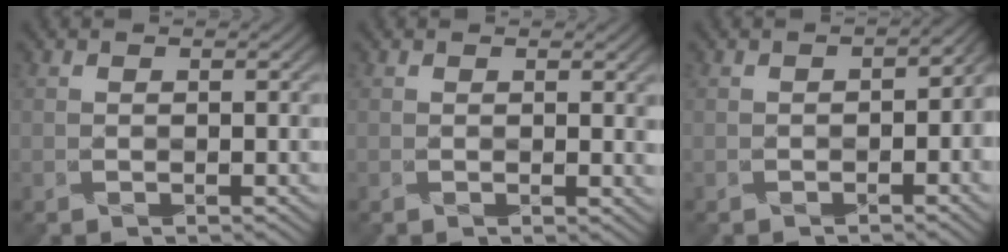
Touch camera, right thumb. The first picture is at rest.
{"total": 1.2, "force": [0.6, 0.1, 1.0], "torque": [-0.009, 0.000, 0.010]}
{"total": 5.3, "force": [-1.2, 3.1, 4.2], "torque": [-0.053, -0.010, -0.013]}